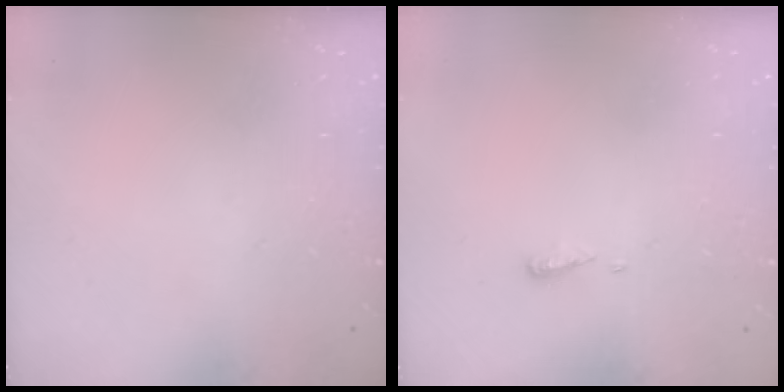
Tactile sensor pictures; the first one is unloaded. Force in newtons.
{"total": 4.3, "press": 4.2, "slide": 0.4}